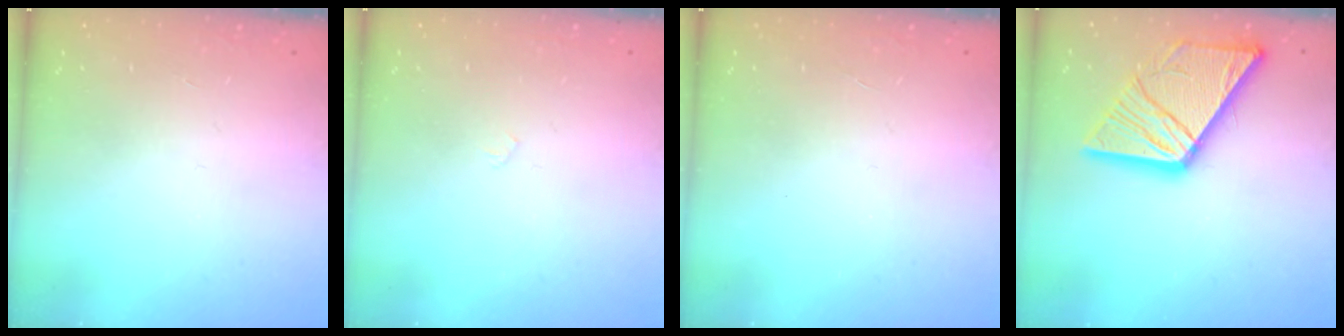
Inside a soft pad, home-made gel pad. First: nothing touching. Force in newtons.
{"total": 2.8, "press": 2.8, "slide": 0.5}
{"total": 0.0}
{"total": 15.7, "press": 15.6, "slide": 1.7}